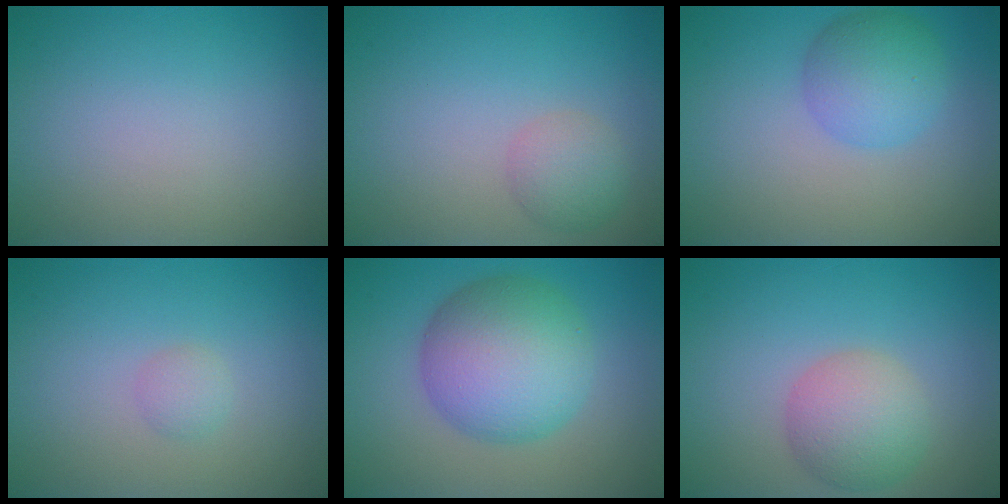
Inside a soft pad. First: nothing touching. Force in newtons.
{"total": 2.4, "press": 2.4, "slide": 0.0}
{"total": 4.0, "press": 4.0, "slide": 0.1}
{"total": 1.1, "press": 1.1, "slide": 0.0}
{"total": 8.7, "press": 8.7, "slide": 0.1}
{"total": 4.4, "press": 4.3, "slide": 0.2}